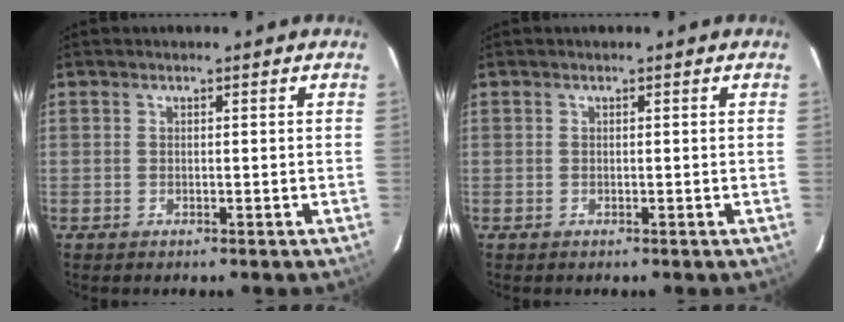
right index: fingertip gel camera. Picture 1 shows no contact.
{"total": 0.0}